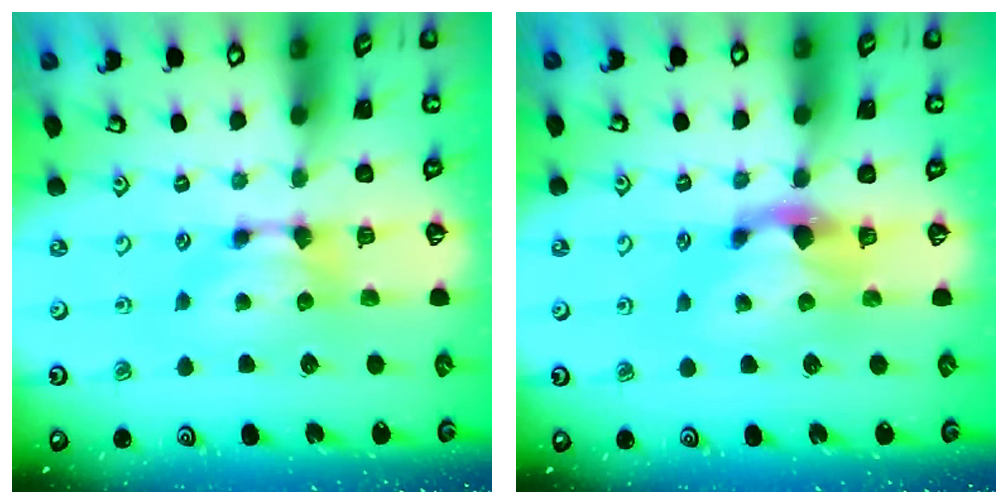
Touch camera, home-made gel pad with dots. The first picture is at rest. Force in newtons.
{"total": 1.7, "press": 1.0, "slide": 1.4}